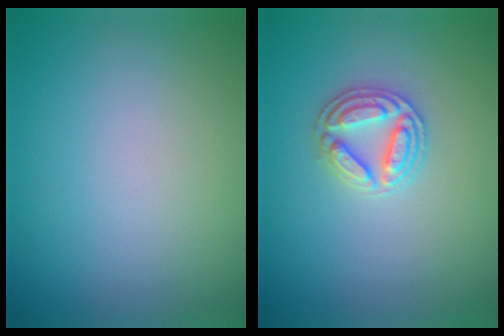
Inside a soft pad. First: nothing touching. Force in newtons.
{"total": 2.9, "press": 2.9, "slide": 0.2}